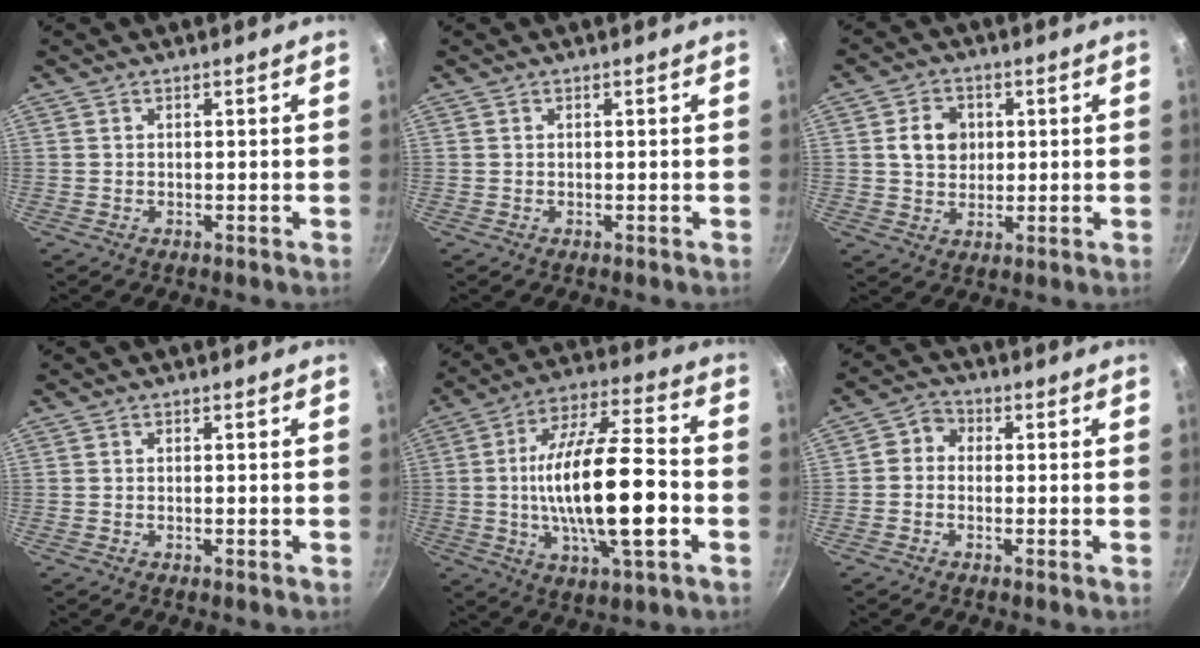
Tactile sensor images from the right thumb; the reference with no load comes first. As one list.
[{"total": 0.0}, {"total": 6.8, "force": [1.2, 5.7, 3.6], "torque": [-0.036, 0.003, 0.016]}, {"total": 0.5, "force": [-0.1, 0.1, 0.5], "torque": [-0.008, 0.000, -0.004]}, {"total": 21.1, "force": [-3.1, 7.0, 19.6], "torque": [-0.333, 0.029, -0.055]}, {"total": 3.6, "force": [-0.4, 3.2, 1.7], "torque": [-0.018, 0.015, -0.022]}]